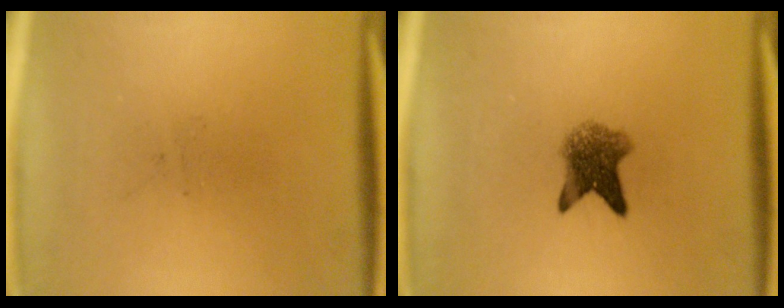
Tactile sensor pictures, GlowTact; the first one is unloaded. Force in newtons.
{"total": 4.9}